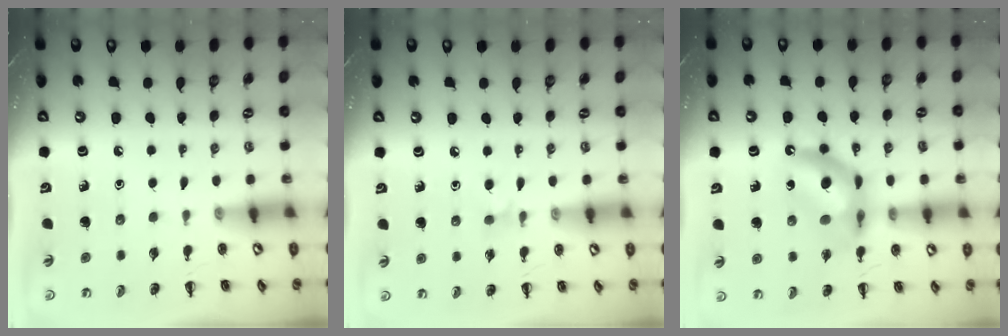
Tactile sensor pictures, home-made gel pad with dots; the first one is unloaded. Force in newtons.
{"total": 4.6, "press": 4.3, "slide": 1.6}
{"total": 11.0, "press": 10.5, "slide": 3.3}